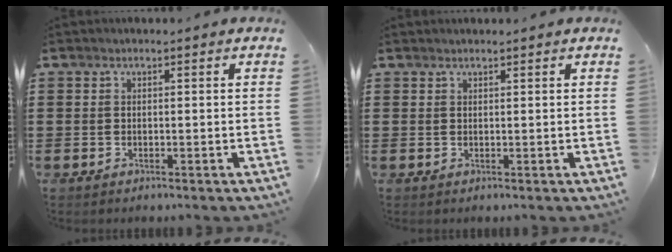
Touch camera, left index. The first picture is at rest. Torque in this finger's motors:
{"motor_torque": [0.06, -0.21, -0.08, -0.01]}